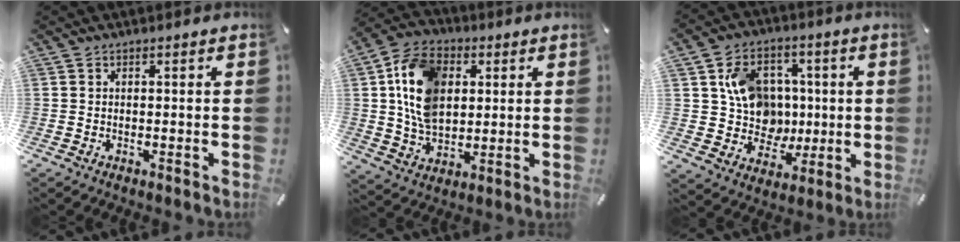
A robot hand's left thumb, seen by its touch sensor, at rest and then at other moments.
{"total": 14.6, "force": [3.0, 10.8, 9.3], "torque": [-0.195, 0.015, 0.058]}
{"total": 13.1, "force": [2.4, 12.0, 4.7], "torque": [-0.077, -0.001, 0.061]}